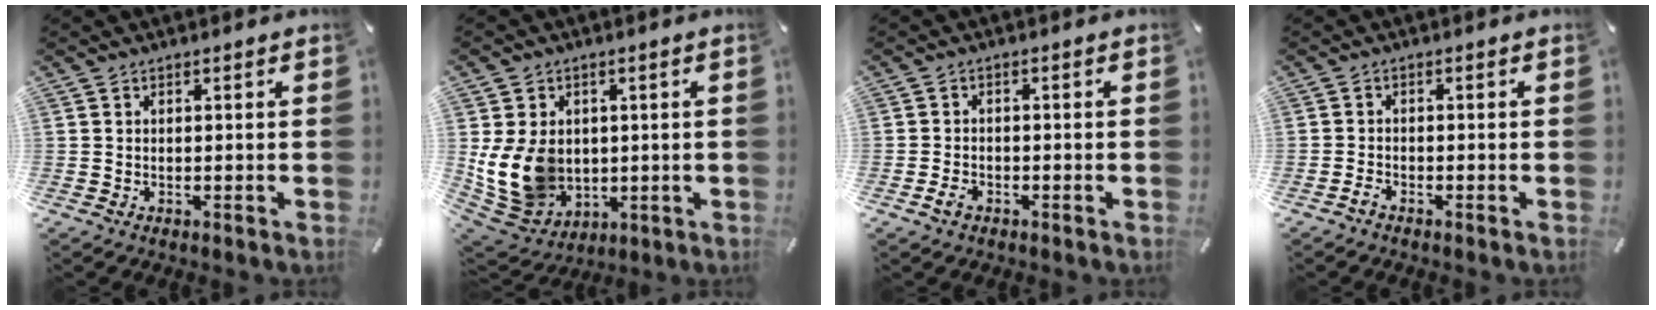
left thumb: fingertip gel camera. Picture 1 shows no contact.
{"total": 13.5, "force": [0.6, 11.3, 7.3], "torque": [-0.170, -0.014, 0.016]}
{"total": 2.5, "force": [-1.3, 1.7, 1.3], "torque": [-0.031, 0.004, -0.027]}
{"total": 1.5, "force": [-1.2, 0.6, 0.7], "torque": [-0.014, 0.002, -0.024]}